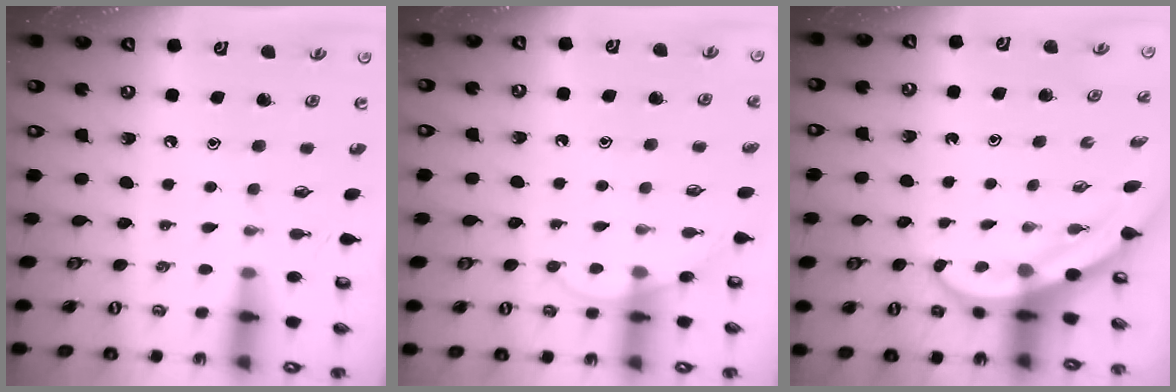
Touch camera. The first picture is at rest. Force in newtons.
{"total": 5.2, "press": 5.2, "slide": 0.5}
{"total": 3.9, "press": 3.9, "slide": 0.3}